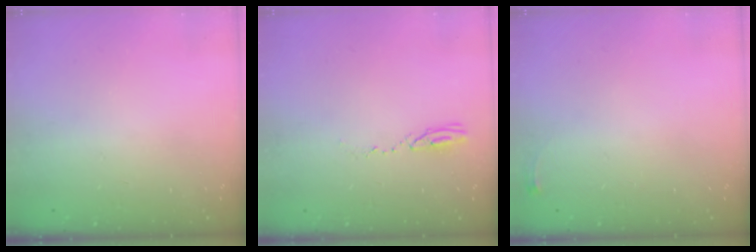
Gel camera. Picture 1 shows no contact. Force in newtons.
{"total": 4.1, "press": 4.1, "slide": 0.4}
{"total": 2.6, "press": 2.6, "slide": 0.6}